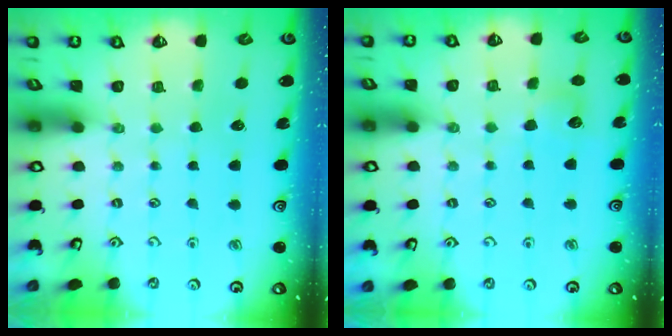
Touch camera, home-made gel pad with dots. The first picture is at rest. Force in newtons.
{"total": 5.8, "press": 5.8, "slide": 0.9}